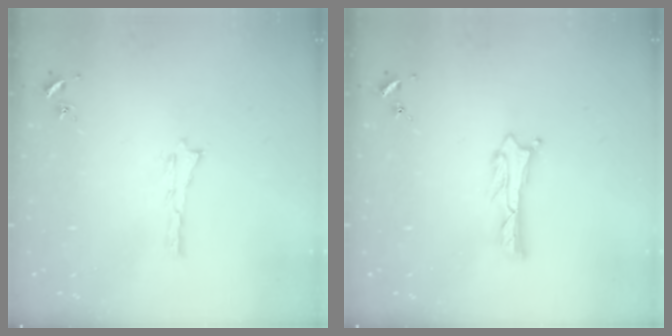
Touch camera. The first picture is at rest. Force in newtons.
{"total": 1.1, "press": 1.1, "slide": 0.2}